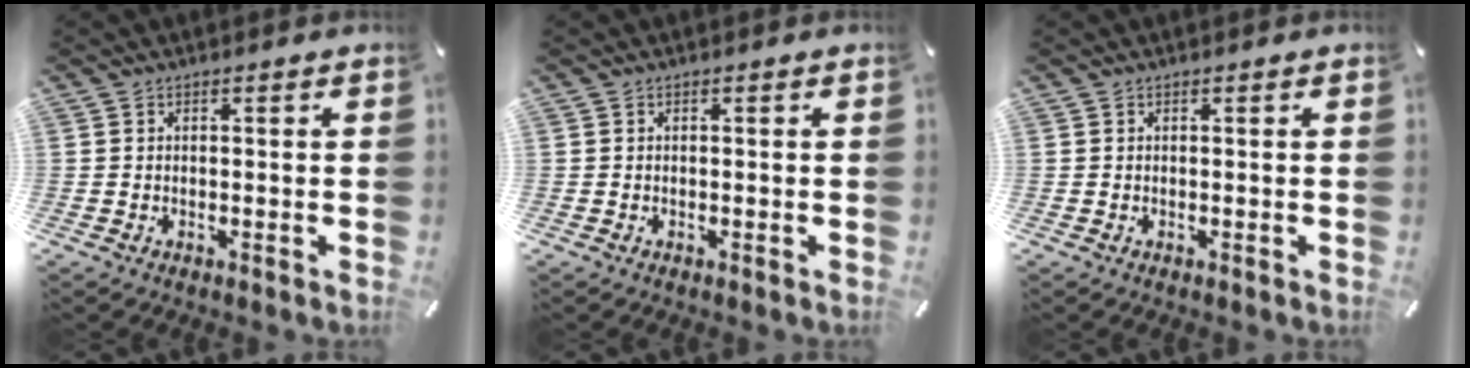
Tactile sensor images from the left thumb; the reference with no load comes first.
{"total": 0.0}
{"total": 0.0}